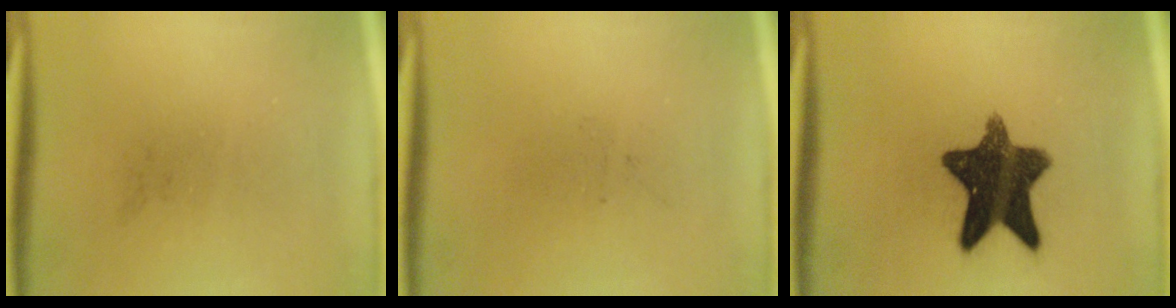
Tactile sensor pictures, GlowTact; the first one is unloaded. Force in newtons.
{"total": 0.0}
{"total": 13.3}